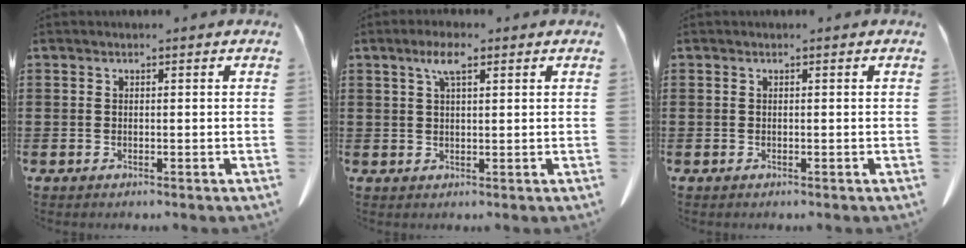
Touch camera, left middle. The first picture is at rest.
{"total": 4.1, "force": [2.3, 1.2, 3.3], "torque": [-0.072, 0.007, 0.038]}
{"total": 0.0}